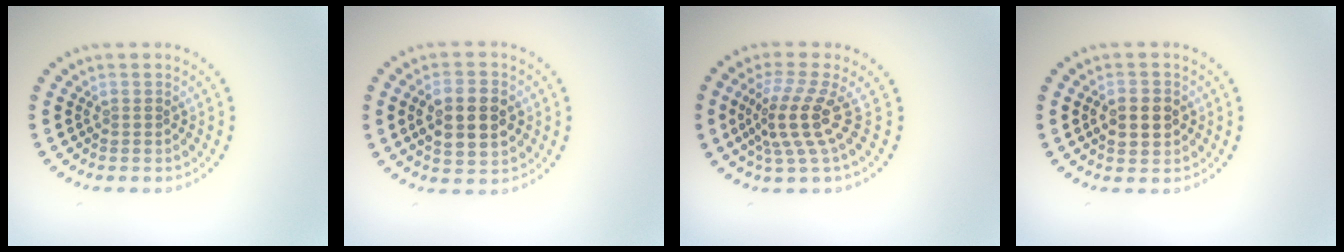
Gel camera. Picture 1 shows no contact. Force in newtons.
{"total": 5.6, "press": 5.6, "slide": 0.4}
{"total": 4.1, "press": 2.7, "slide": 3.0}
{"total": 3.8, "press": 3.8, "slide": 0.2}